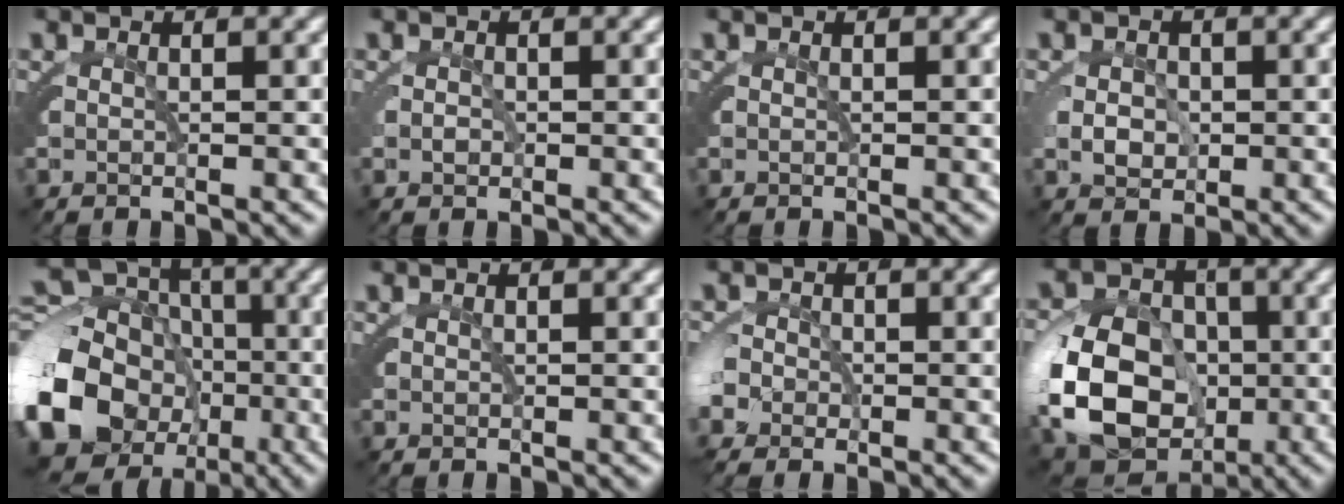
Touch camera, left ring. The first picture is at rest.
{"total": 0.0}
{"total": 0.0}
{"total": 1.2, "force": [0.3, 0.8, 0.8], "torque": [-0.014, -0.001, 0.011]}
{"total": 16.9, "force": [-3.7, 14.7, 7.5], "torque": [-0.172, -0.059, -0.054]}
{"total": 0.0}
{"total": 2.0, "force": [-0.6, 1.6, 0.9], "torque": [-0.034, -0.004, -0.007]}
{"total": 12.6, "force": [-1.4, 10.1, 7.4], "torque": [-0.150, -0.030, -0.022]}